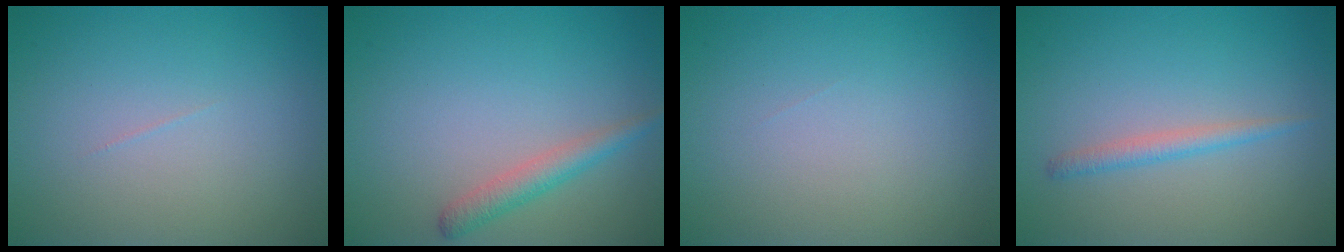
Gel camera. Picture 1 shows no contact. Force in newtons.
{"total": 2.2, "press": 2.2, "slide": 0.1}
{"total": 0.0}
{"total": 1.5, "press": 1.5, "slide": 0.1}